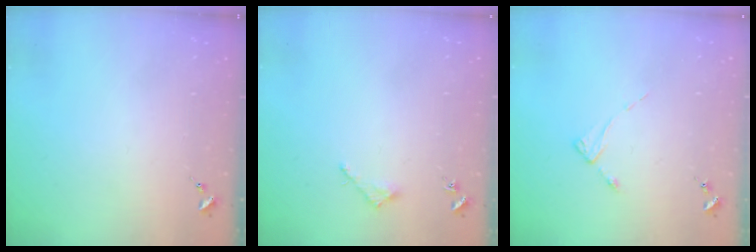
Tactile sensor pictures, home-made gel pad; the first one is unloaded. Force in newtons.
{"total": 2.0, "press": 2.0, "slide": 0.1}
{"total": 2.3, "press": 2.3, "slide": 0.4}